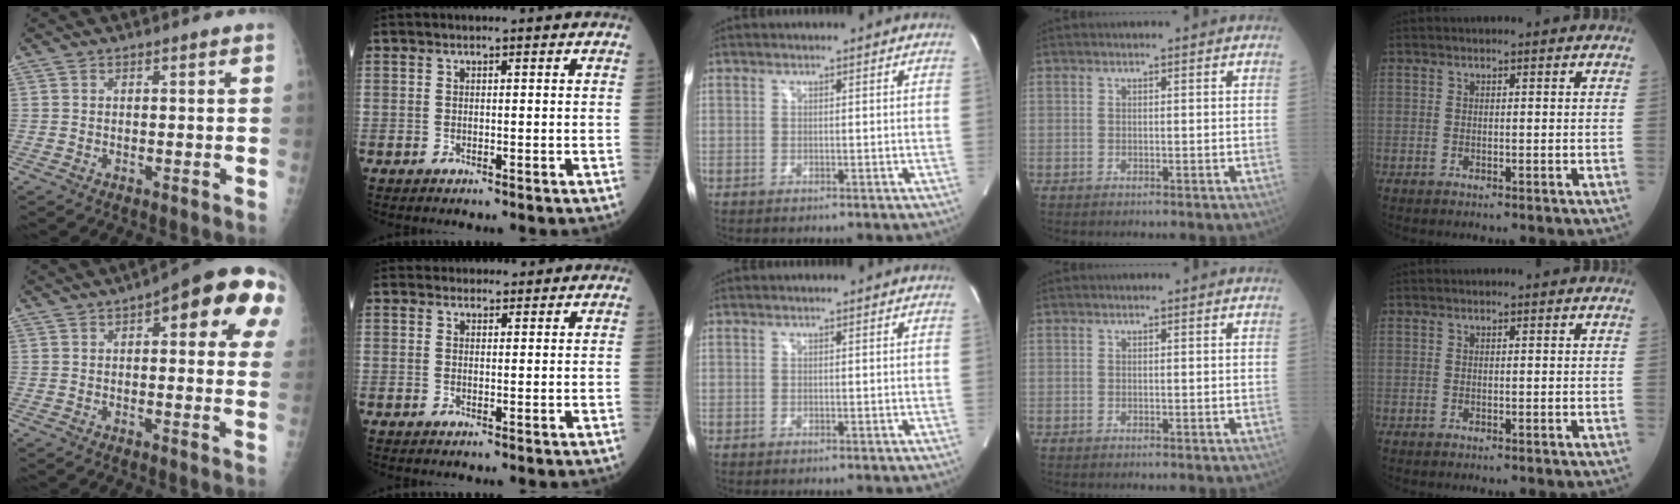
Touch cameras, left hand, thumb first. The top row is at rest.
{"thumb": {"total": 17.5, "force": [6.6, 6.2, 15.0], "torque": [-0.159, 0.004, 0.071]}, "index": {"total": 3.8, "force": [3.6, 1.4, 0.2], "torque": [0.006, 0.015, 0.044]}}